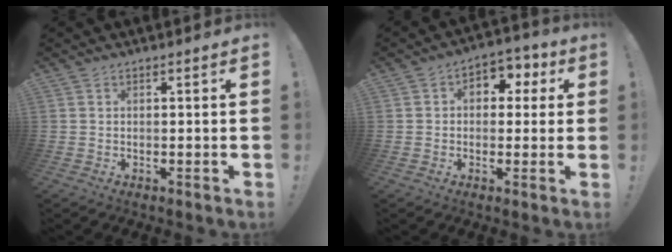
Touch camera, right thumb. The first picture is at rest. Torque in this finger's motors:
{"motor_torque": [0.70, 1.24, 0.10, -0.12, 0.00]}